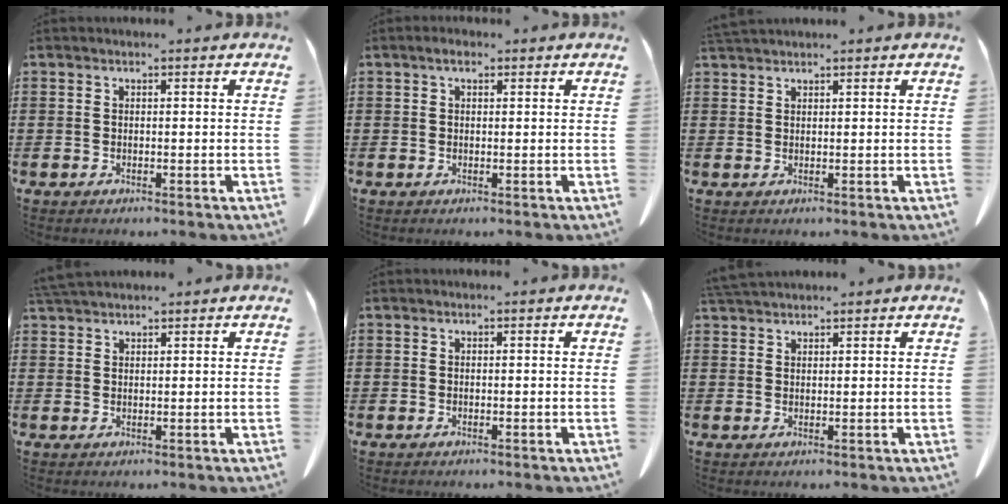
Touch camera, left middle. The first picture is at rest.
{"total": 1.6, "force": [0.7, 0.7, 1.3], "torque": [-0.027, 0.006, 0.011]}
{"total": 1.4, "force": [1.3, 0.0, 0.4], "torque": [-0.011, -0.001, 0.026]}
{"total": 2.6, "force": [2.5, 0.4, 0.8], "torque": [-0.022, 0.000, 0.049]}
{"total": 0.0}
{"total": 2.5, "force": [2.4, 0.3, 0.7], "torque": [-0.021, 0.000, 0.047]}